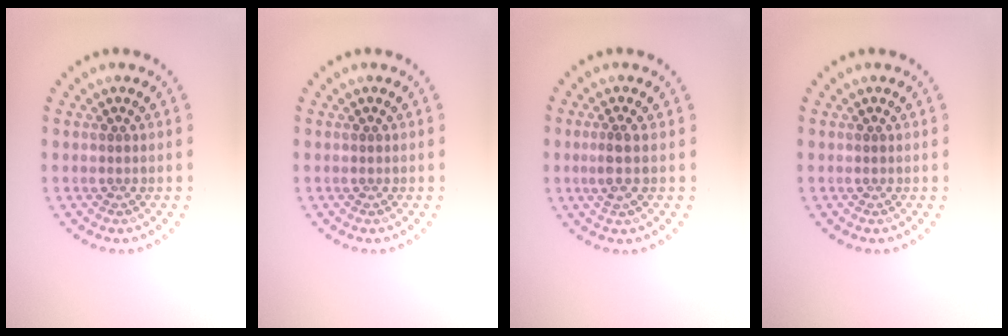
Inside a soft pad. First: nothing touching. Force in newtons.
{"total": 0.0}
{"total": 1.8, "press": 1.5, "slide": 1.1}
{"total": 0.0}